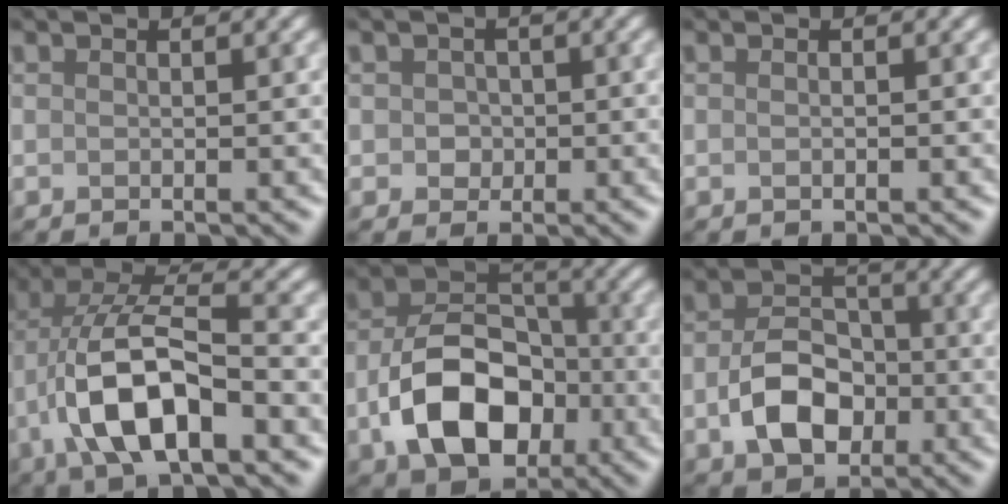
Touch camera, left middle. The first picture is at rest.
{"total": 1.5, "force": [0.2, 1.5, 0.0], "torque": [0.016, 0.009, -0.010]}
{"total": 1.2, "force": [0.1, 0.6, 1.0], "torque": [-0.004, 0.011, -0.011]}
{"total": 9.1, "force": [-2.6, 3.8, 7.8], "torque": [-0.164, 0.013, -0.051]}
{"total": 9.3, "force": [-3.2, 6.2, 6.1], "torque": [-0.115, 0.008, -0.060]}
{"total": 5.4, "force": [-1.6, 3.7, 3.5], "torque": [-0.068, 0.003, -0.030]}